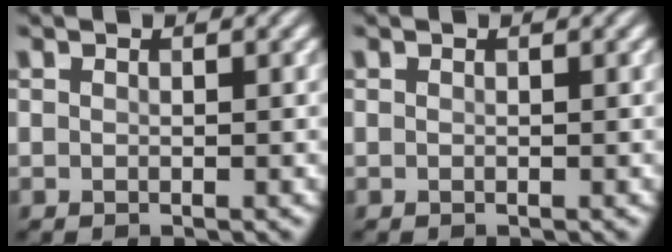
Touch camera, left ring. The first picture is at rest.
{"total": 0.0}